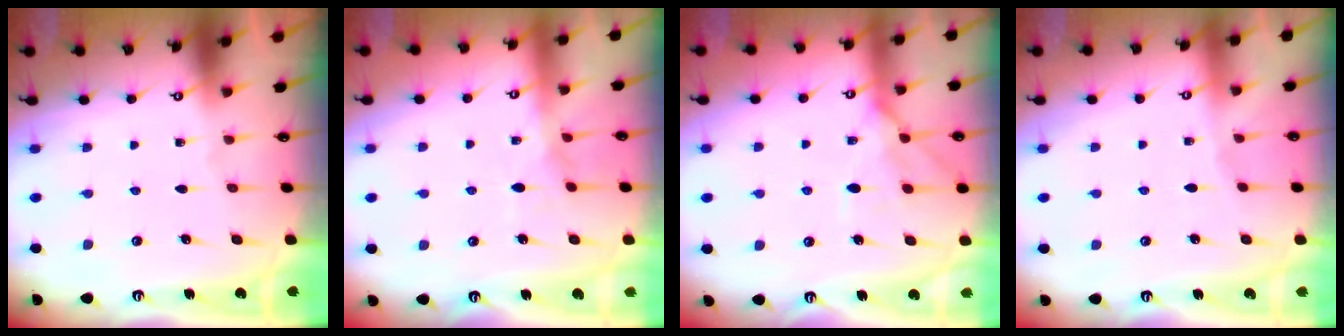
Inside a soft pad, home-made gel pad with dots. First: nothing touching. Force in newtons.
{"total": 7.5, "press": 7.5, "slide": 0.8}
{"total": 12.0, "press": 12.0, "slide": 1.0}
{"total": 2.4, "press": 2.3, "slide": 0.5}